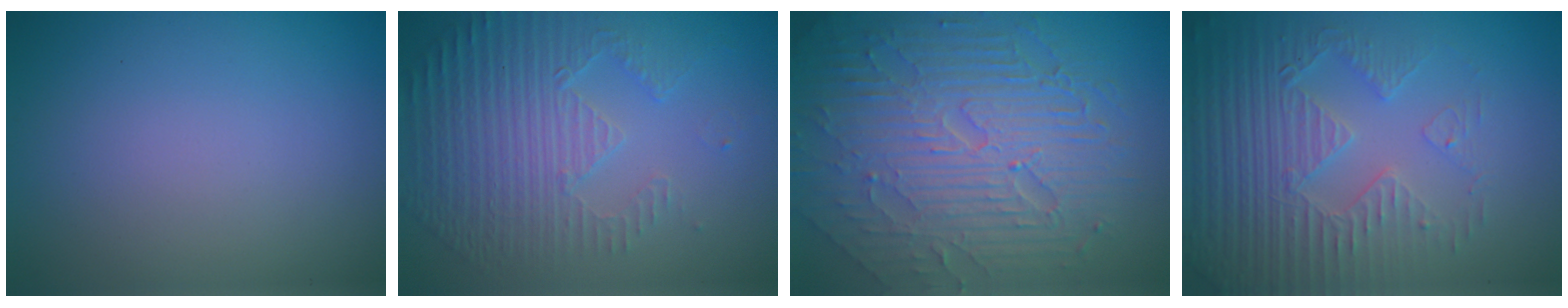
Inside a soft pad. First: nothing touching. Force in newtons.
{"total": 5.0, "press": 3.5, "slide": 3.5}
{"total": 9.8, "press": 6.5, "slide": 7.4}
{"total": 4.6, "press": 4.4, "slide": 1.1}